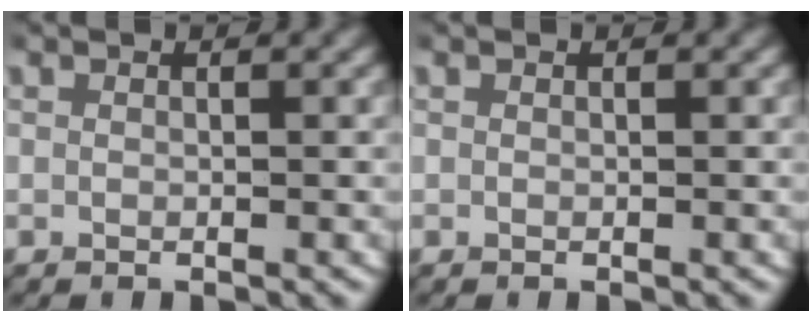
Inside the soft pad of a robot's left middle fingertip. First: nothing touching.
{"total": 0.0}